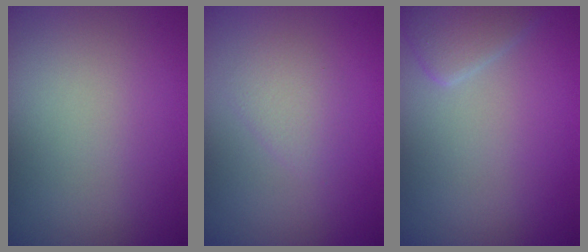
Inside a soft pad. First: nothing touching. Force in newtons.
{"total": 1.6, "press": 1.6, "slide": 0.1}
{"total": 2.2, "press": 2.2, "slide": 0.2}